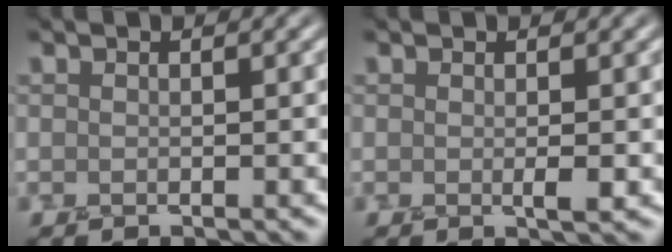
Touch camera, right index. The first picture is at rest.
{"total": 1.1, "force": [0.0, 0.1, 1.1], "torque": [-0.017, -0.003, -0.002]}